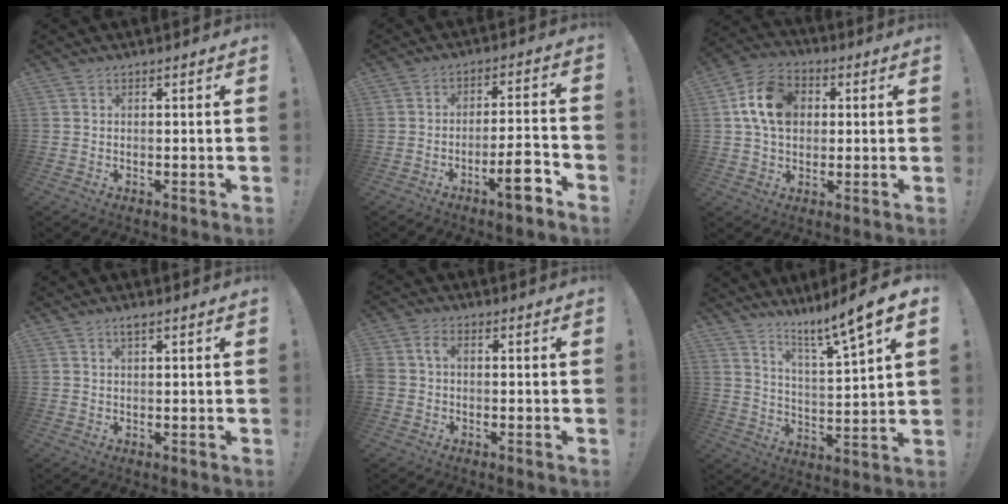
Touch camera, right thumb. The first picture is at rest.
{"total": 9.6, "force": [-5.6, 1.9, 7.6], "torque": [-0.101, 0.026, -0.094]}
{"total": 14.0, "force": [2.8, 10.4, 8.8], "torque": [-0.147, 0.011, 0.060]}
{"total": 1.3, "force": [0.9, 0.1, 0.9], "torque": [-0.020, -0.001, 0.016]}
{"total": 3.3, "force": [-0.2, 2.2, 2.5], "torque": [-0.057, 0.012, -0.006]}
{"total": 9.8, "force": [7.4, -0.6, 6.4], "torque": [-0.110, -0.063, 0.114]}